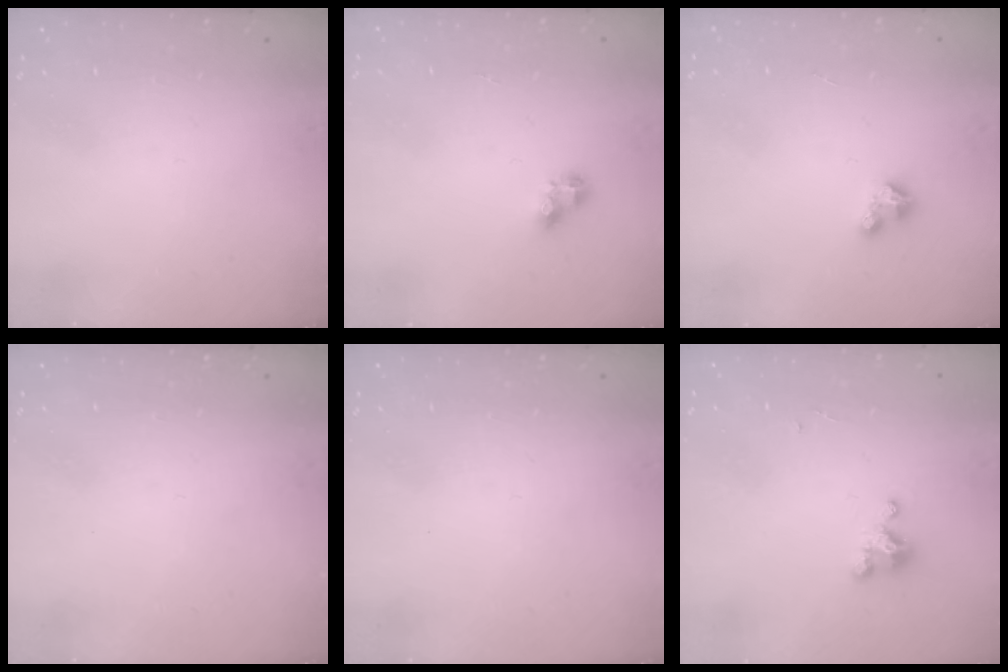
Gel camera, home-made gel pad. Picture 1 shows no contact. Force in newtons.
{"total": 6.1, "press": 6.1, "slide": 0.7}
{"total": 2.7, "press": 2.7, "slide": 0.3}
{"total": 0.0}
{"total": 0.0}
{"total": 2.7, "press": 2.7, "slide": 0.3}